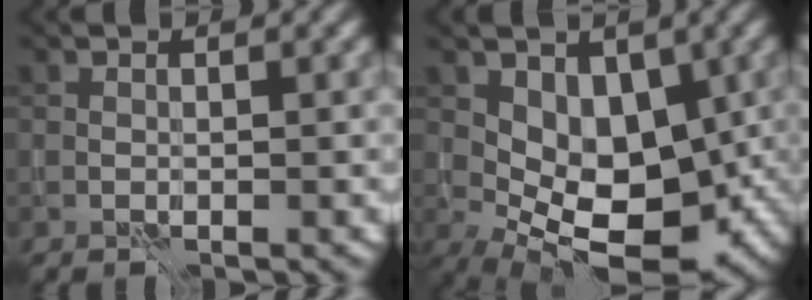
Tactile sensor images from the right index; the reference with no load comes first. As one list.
[{"total": 8.2, "force": [0.2, 5.2, 6.3], "torque": [-0.085, -0.016, 0.008]}]